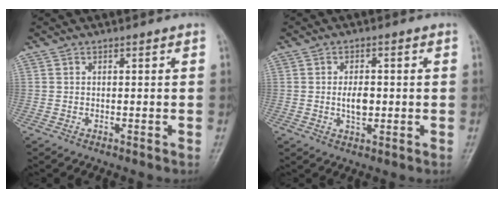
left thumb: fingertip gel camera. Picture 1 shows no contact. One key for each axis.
{"total": 4.4, "fx": -0.2, "fy": 2.4, "fz": 3.6, "tx": -0.056, "ty": -0.002, "tz": -0.003}